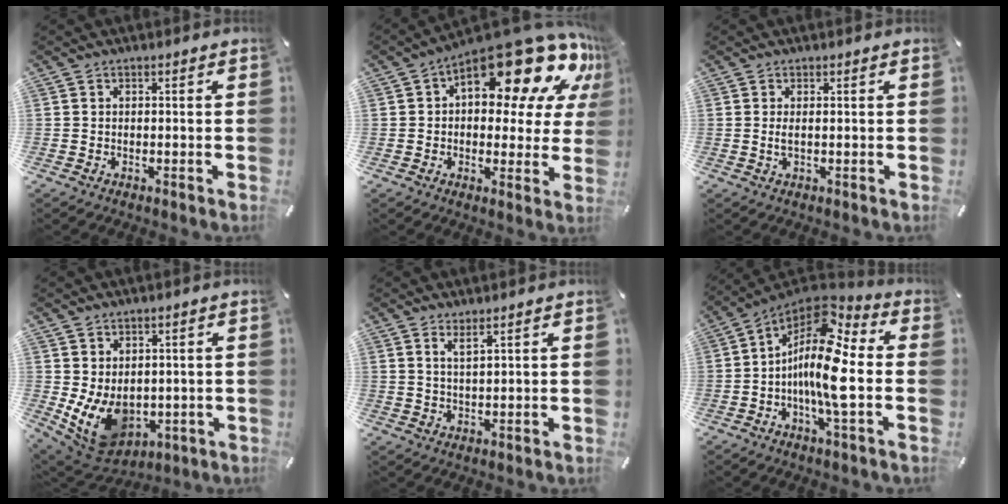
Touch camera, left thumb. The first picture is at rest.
{"total": 21.8, "force": [12.3, 10.3, 14.7], "torque": [-0.196, -0.091, 0.206]}
{"total": 1.9, "force": [0.1, 0.3, 1.9], "torque": [-0.044, -0.007, 0.000]}
{"total": 10.0, "force": [-1.1, 8.0, 5.9], "torque": [-0.115, -0.010, -0.015]}
{"total": 2.4, "force": [1.9, -0.2, 1.4], "torque": [-0.030, -0.004, 0.035]}
{"total": 16.7, "force": [-1.6, 5.7, 15.6], "torque": [-0.335, -0.024, -0.040]}